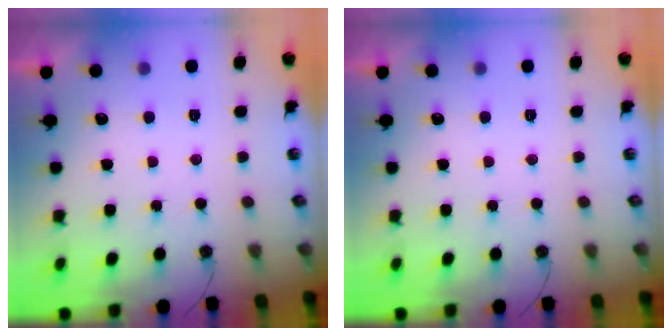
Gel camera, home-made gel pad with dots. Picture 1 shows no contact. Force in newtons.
{"total": 0.0}